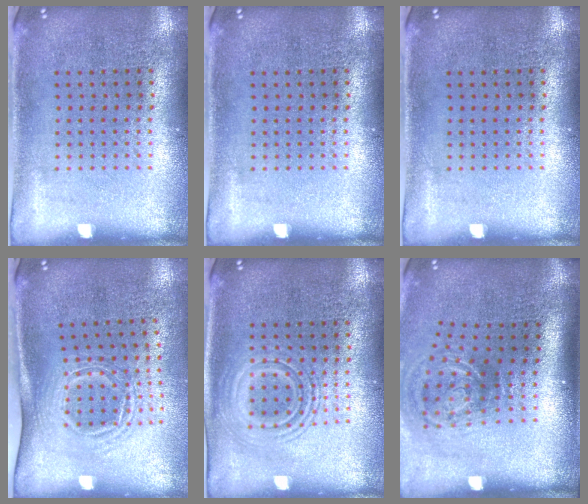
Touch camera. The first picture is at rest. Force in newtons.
{"total": 0.0}
{"total": 0.0}
{"total": 1.7, "press": 1.2, "slide": 1.2}
{"total": 2.6, "press": 2.6, "slide": 0.4}
{"total": 2.1, "press": 1.2, "slide": 1.7}